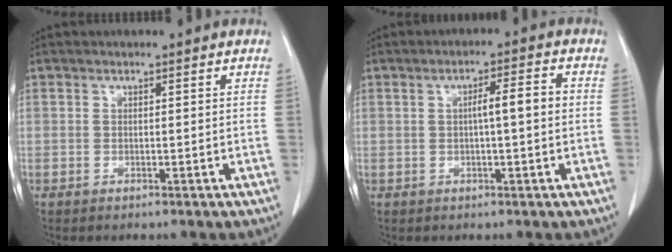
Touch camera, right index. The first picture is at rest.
{"total": 4.9, "force": [0.3, 0.7, 4.9], "torque": [-0.083, 0.015, 0.005]}